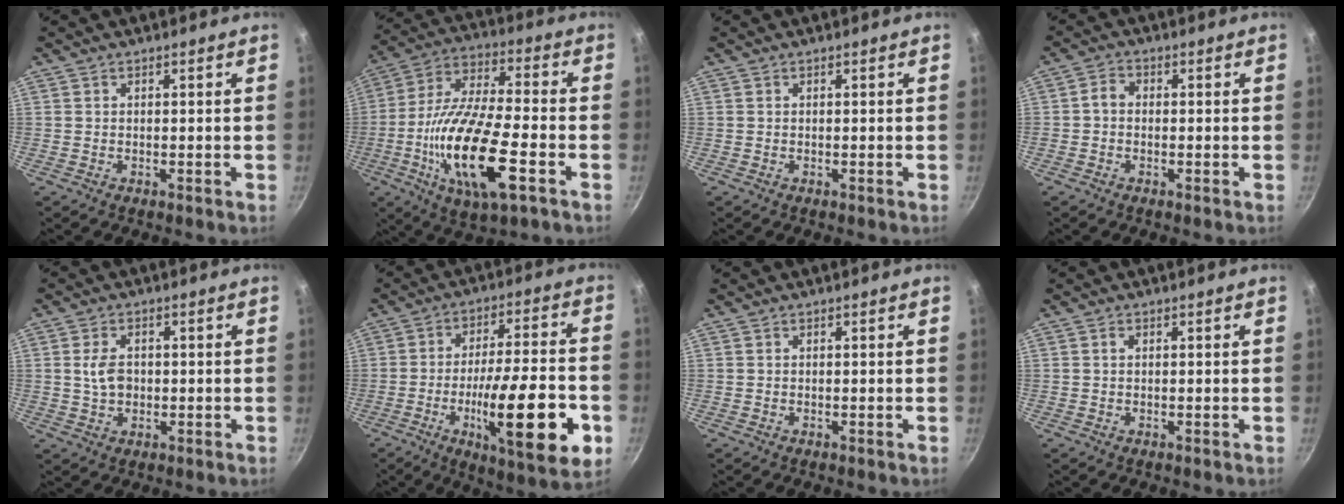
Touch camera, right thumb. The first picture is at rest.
{"total": 20.4, "force": [-6.2, 6.6, 18.2], "torque": [-0.349, 0.019, -0.122]}
{"total": 0.0}
{"total": 2.4, "force": [-0.5, 1.9, 1.4], "torque": [-0.021, 0.014, -0.015]}
{"total": 4.6, "force": [0.2, 3.3, 3.2], "torque": [-0.049, 0.003, 0.003]}
{"total": 20.8, "force": [-6.9, 5.5, 18.8], "torque": [-0.266, 0.028, -0.096]}
{"total": 0.0}
{"total": 0.6, "force": [0.1, 0.4, 0.4], "torque": [-0.007, 0.003, 0.003]}